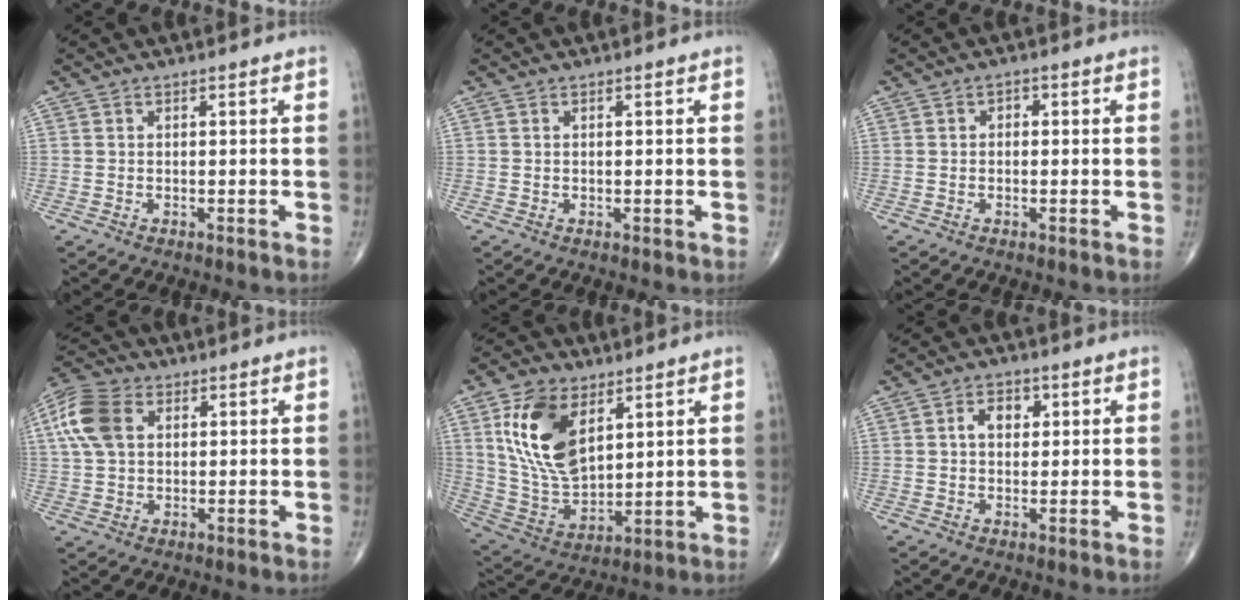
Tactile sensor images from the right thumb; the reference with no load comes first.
{"total": 0.0}
{"total": 1.3, "force": [0.1, 1.0, 0.8], "torque": [0.000, 0.005, -0.006]}
{"total": 10.4, "force": [2.8, 7.0, 7.2], "torque": [-0.151, 0.014, 0.049]}
{"total": 16.3, "force": [6.6, 9.3, 11.7], "torque": [-0.204, -0.030, 0.138]}
{"total": 4.3, "force": [1.1, 3.0, 2.9], "torque": [-0.029, 0.004, 0.012]}